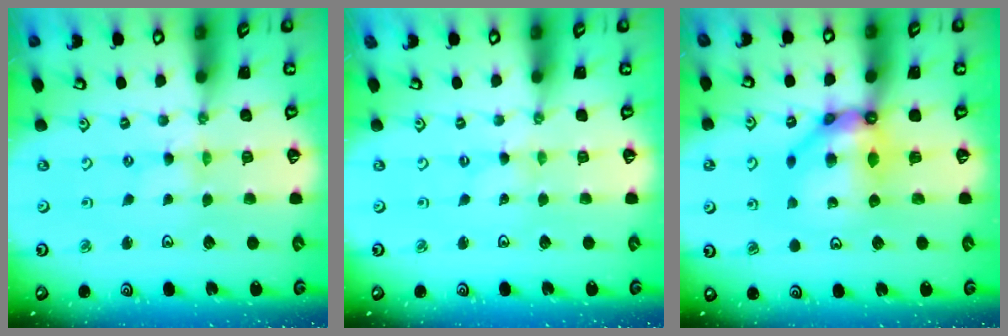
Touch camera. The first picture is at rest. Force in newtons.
{"total": 0.0}
{"total": 12.3, "press": 12.3, "slide": 1.2}